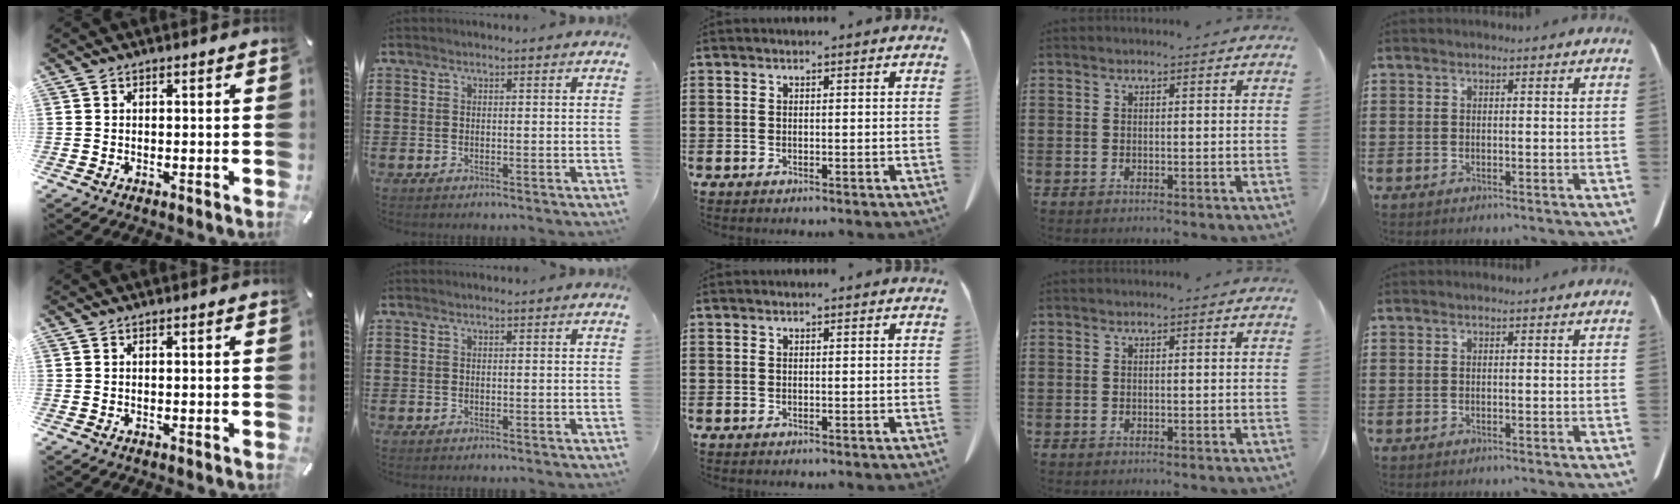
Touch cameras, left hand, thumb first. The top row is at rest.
{}